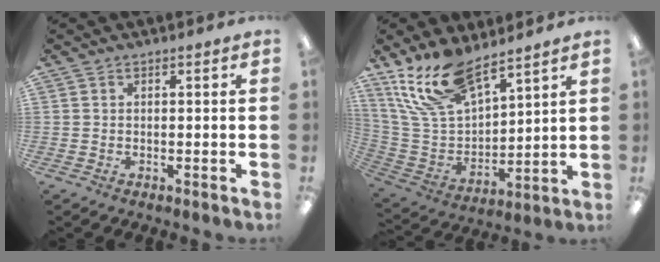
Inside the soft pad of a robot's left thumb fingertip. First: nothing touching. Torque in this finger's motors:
{"motor_torque": [0.29, 0.20, 1.20, -1.57, 0.12]}